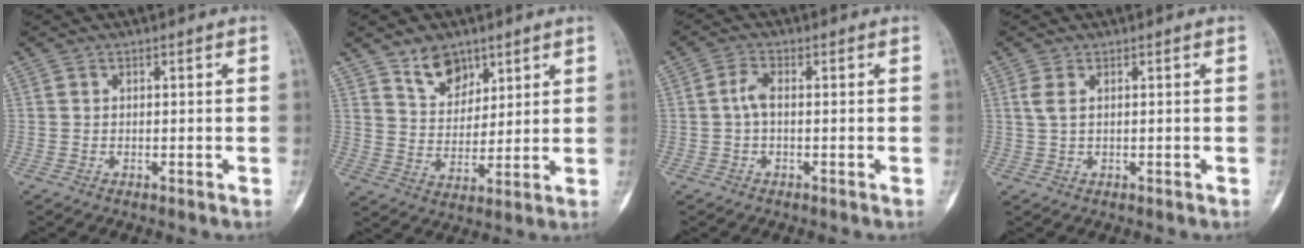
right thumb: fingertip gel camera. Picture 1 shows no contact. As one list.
[{"total": 8.0, "force": [5.4, 5.0, 3.3], "torque": [-0.026, -0.039, 0.102]}, {"total": 2.7, "force": [-0.1, 1.2, 2.4], "torque": [-0.054, 0.005, -0.007]}, {"total": 2.1, "force": [0.6, 0.8, 1.8], "torque": [-0.047, 0.004, 0.015]}]